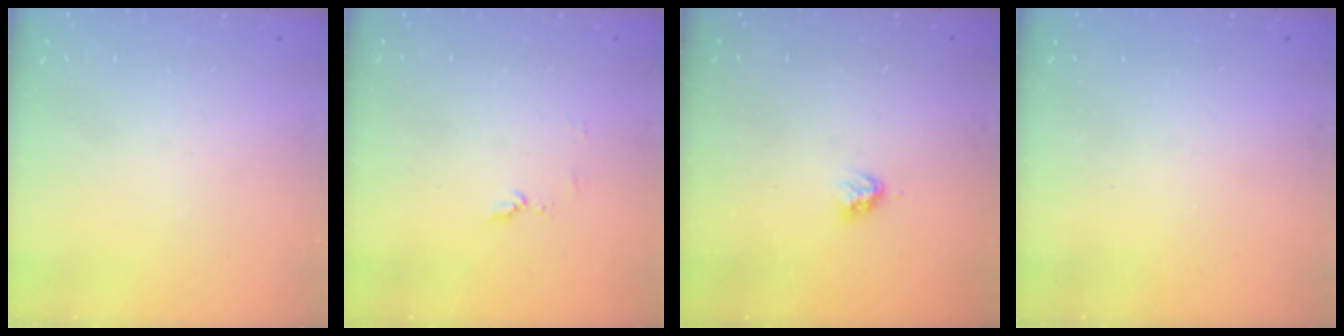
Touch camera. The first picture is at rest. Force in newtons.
{"total": 5.1, "press": 5.0, "slide": 0.6}
{"total": 3.3, "press": 3.3, "slide": 0.3}
{"total": 0.0}